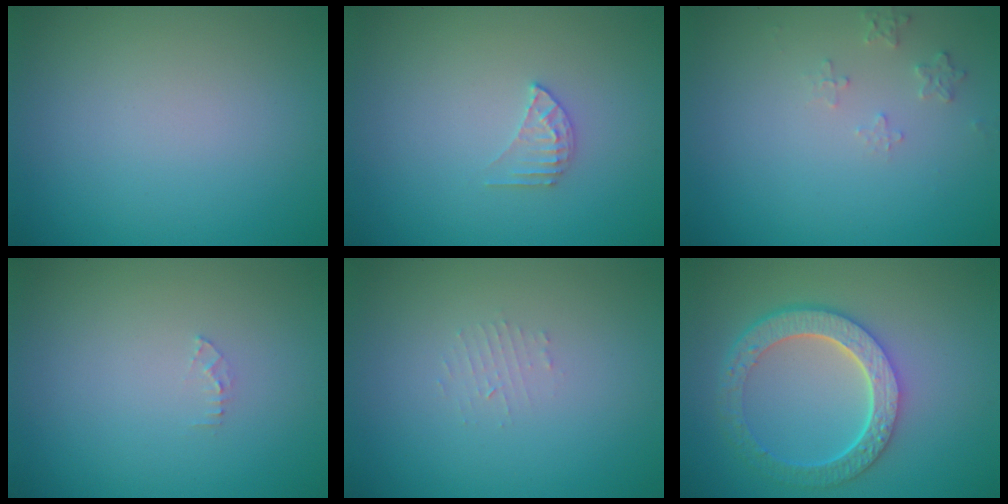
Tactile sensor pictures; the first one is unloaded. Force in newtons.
{"total": 1.5, "press": 1.5, "slide": 0.2}
{"total": 1.3, "press": 1.3, "slide": 0.2}
{"total": 0.7, "press": 0.7, "slide": 0.1}
{"total": 0.9, "press": 0.9, "slide": 0.2}
{"total": 6.0, "press": 4.5, "slide": 4.0}